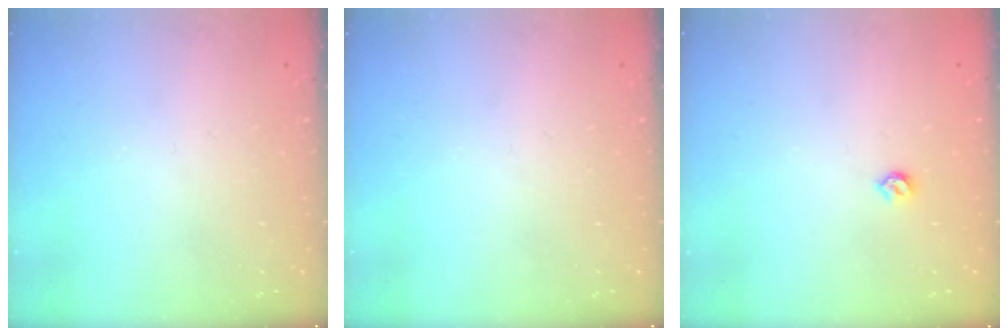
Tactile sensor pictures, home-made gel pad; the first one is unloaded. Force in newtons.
{"total": 0.0}
{"total": 4.0, "press": 3.9, "slide": 0.8}